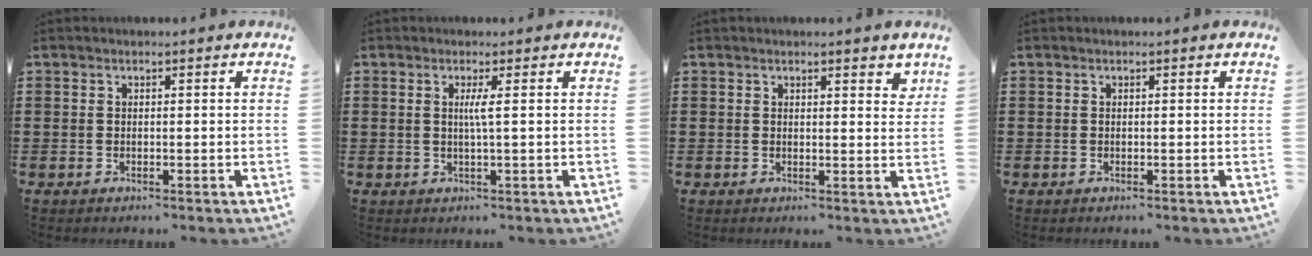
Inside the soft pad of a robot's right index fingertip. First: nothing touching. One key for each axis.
{"total": 2.2, "fx": 0.2, "fy": -0.5, "fz": 2.1, "tx": -0.041, "ty": -0.006, "tz": 0.000}
{"total": 2.1, "fx": 1.6, "fy": 0.7, "fz": 1.2, "tx": -0.010, "ty": 0.000, "tz": 0.026}
{"total": 0.0}